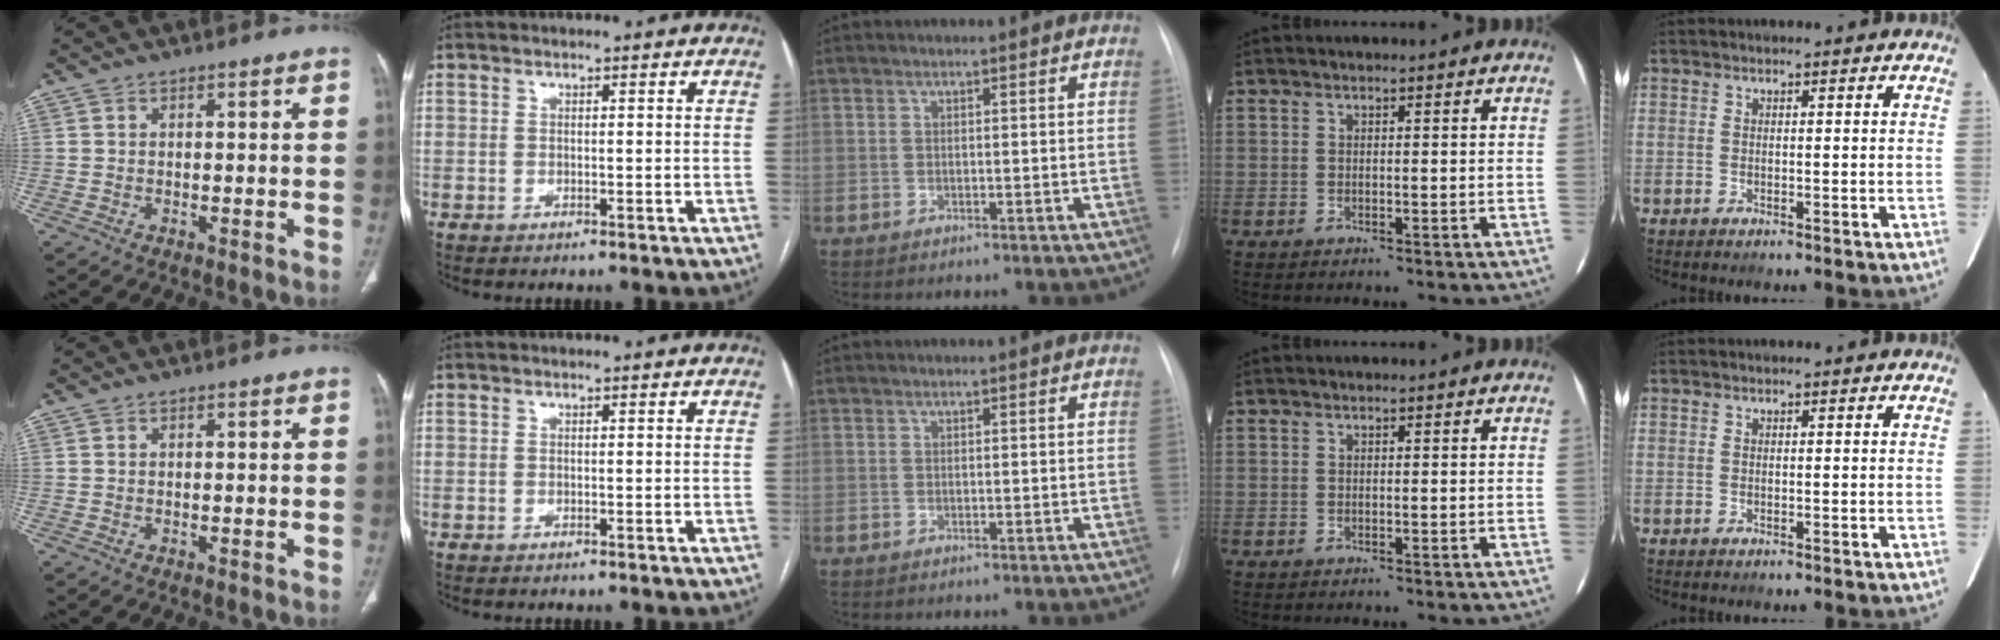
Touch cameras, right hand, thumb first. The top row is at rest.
{}